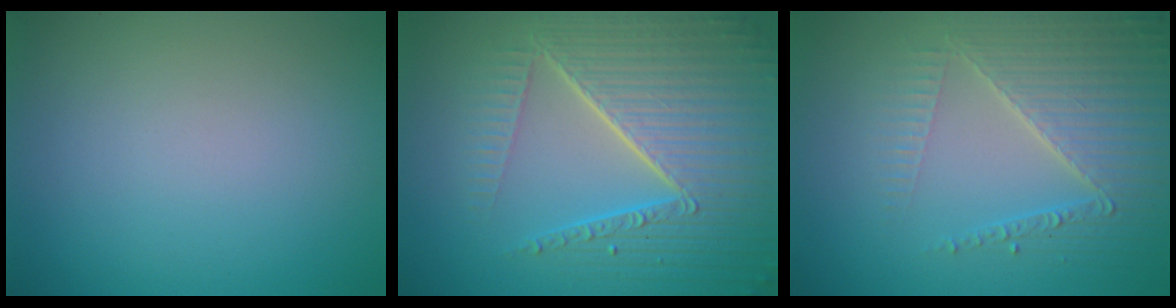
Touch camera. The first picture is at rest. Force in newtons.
{"total": 9.3, "press": 6.1, "slide": 6.9}
{"total": 4.7, "press": 4.2, "slide": 2.1}